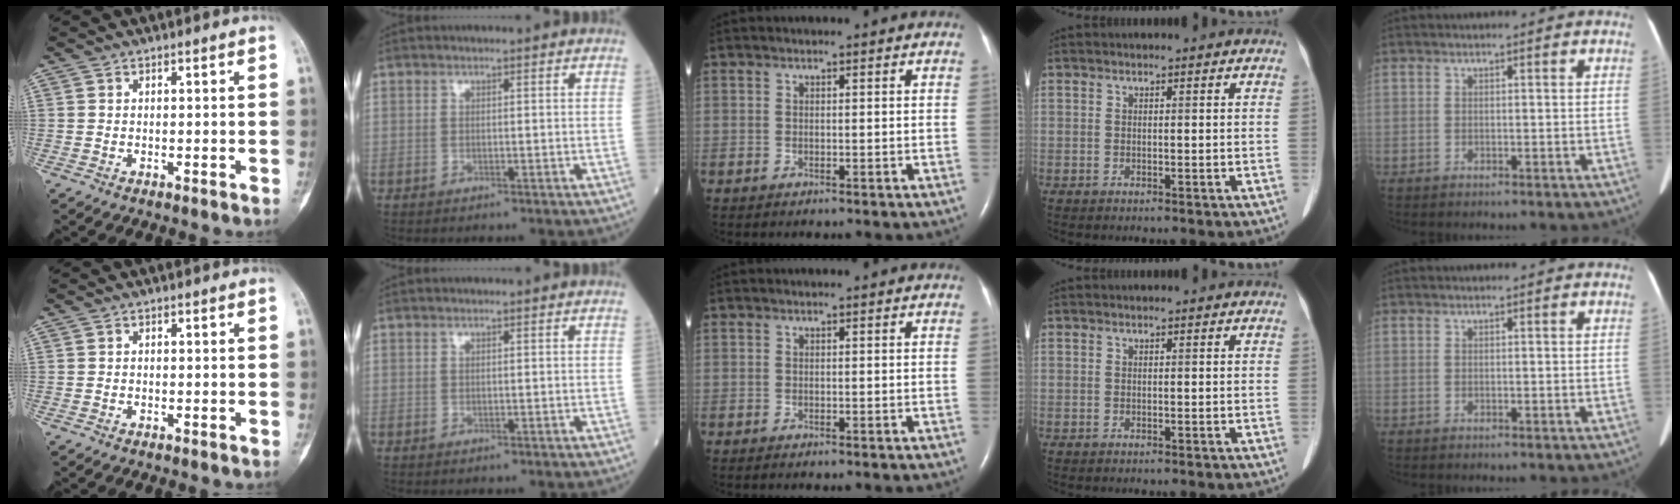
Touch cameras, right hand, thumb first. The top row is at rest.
{}